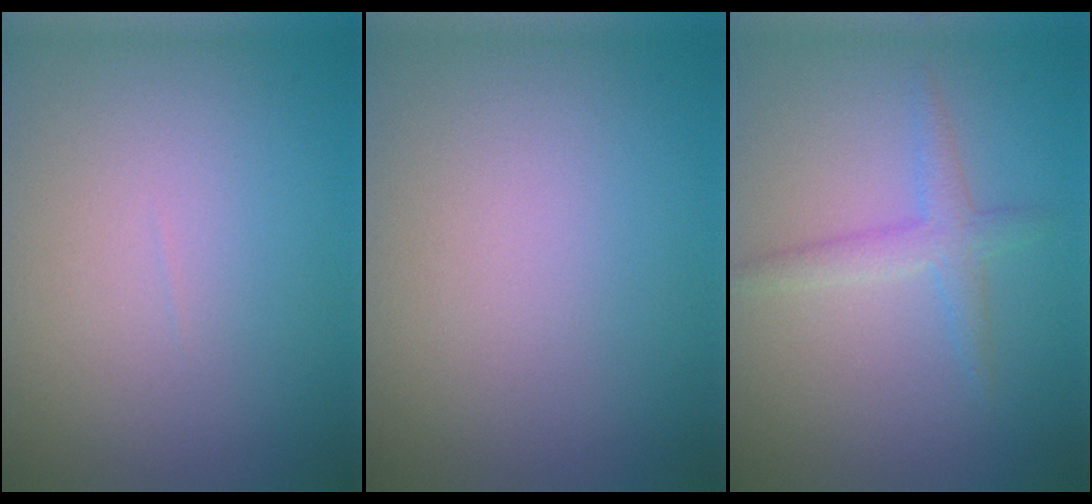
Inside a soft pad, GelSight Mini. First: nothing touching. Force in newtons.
{"total": 0.0}
{"total": 2.2, "press": 2.2, "slide": 0.1}